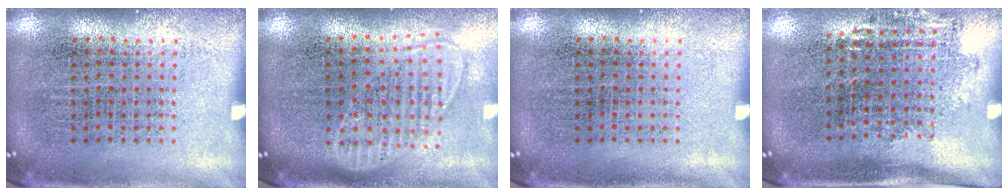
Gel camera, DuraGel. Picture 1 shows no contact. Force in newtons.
{"total": 1.9, "press": 1.6, "slide": 1.1}
{"total": 0.0}
{"total": 1.3, "press": 1.0, "slide": 0.8}